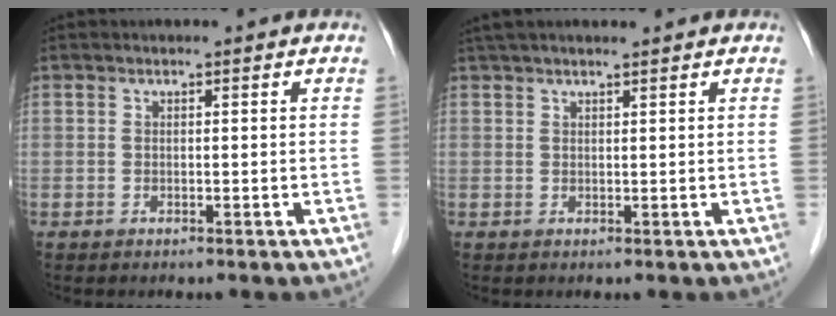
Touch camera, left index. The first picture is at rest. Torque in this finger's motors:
{"motor_torque": [0.51, -0.52, 0.19, 0.03]}